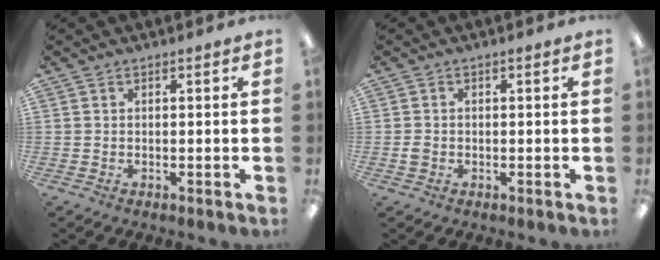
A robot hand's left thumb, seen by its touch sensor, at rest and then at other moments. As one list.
[{"total": 1.3, "force": [-0.3, 1.1, 0.7], "torque": [-0.013, 0.004, -0.007]}]